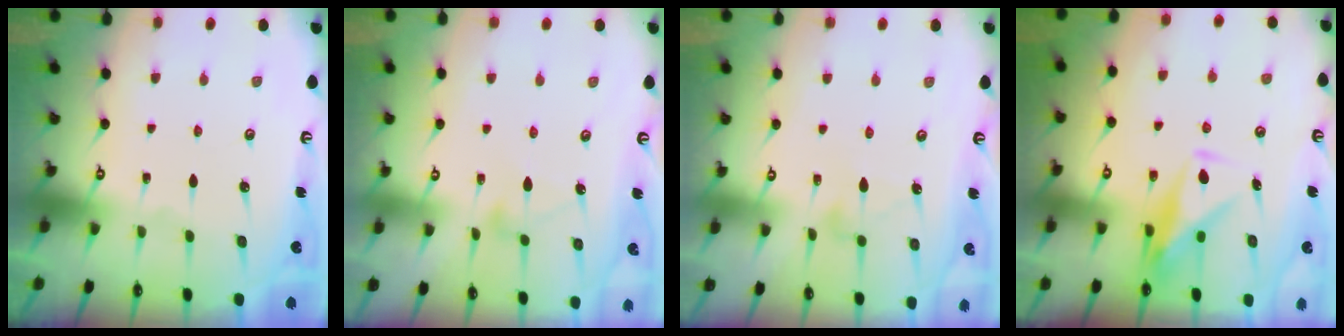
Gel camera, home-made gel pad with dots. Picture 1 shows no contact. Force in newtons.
{"total": 6.8, "press": 6.8, "slide": 0.4}
{"total": 7.1, "press": 7.1, "slide": 0.3}
{"total": 10.3, "press": 10.3, "slide": 0.8}